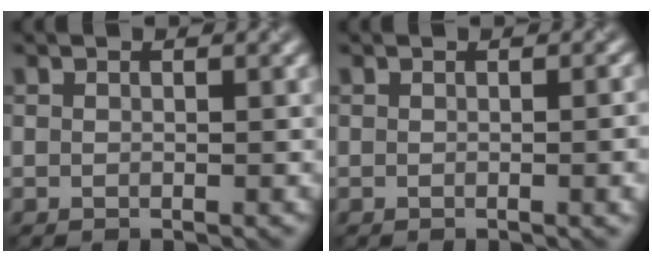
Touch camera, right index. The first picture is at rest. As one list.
[{"total": 3.0, "force": [-0.2, 1.1, 2.8], "torque": [-0.020, 0.004, 0.002]}]